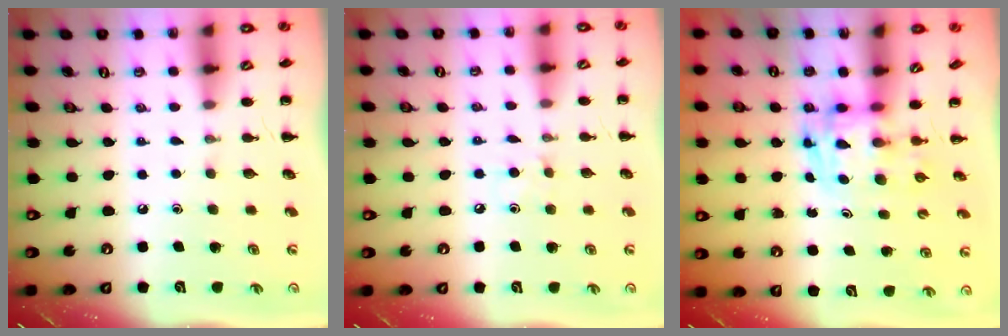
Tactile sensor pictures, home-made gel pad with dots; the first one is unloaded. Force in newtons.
{"total": 4.5, "press": 4.3, "slide": 1.4}
{"total": 3.4, "press": 3.4, "slide": 0.6}